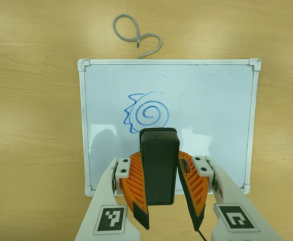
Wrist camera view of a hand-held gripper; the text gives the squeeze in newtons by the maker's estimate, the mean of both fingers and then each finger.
{"total": 7.9, "left": 6.4, "right": 9.3}